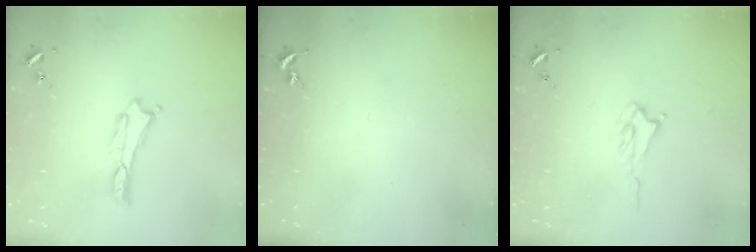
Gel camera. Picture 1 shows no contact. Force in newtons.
{"total": 0.0}
{"total": 1.6, "press": 1.5, "slide": 0.4}